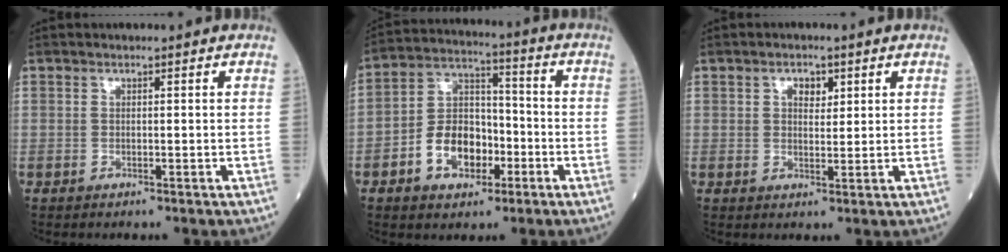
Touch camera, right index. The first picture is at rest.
{"total": 10.1, "force": [-3.8, 6.4, 6.8], "torque": [-0.139, 0.024, -0.066]}
{"total": 2.8, "force": [1.2, 1.7, 1.9], "torque": [-0.029, 0.003, 0.019]}